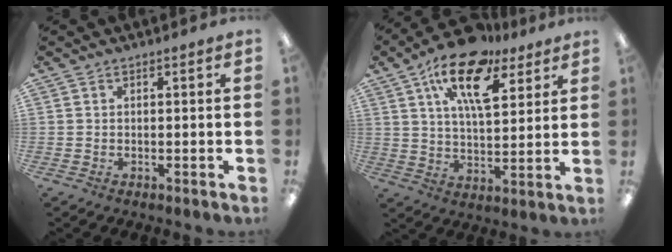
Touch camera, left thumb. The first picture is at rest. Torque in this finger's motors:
{"motor_torque": [0.33, 0.47, 1.64, -1.13, 0.37]}